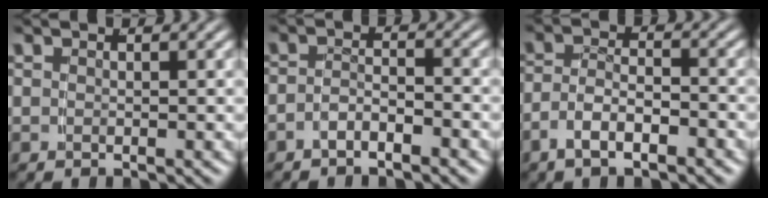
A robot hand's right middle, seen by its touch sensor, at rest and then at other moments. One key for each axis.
{"total": 2.4, "fx": -2.2, "fy": 0.4, "fz": 0.9, "tx": -0.011, "ty": -0.004, "tz": -0.039}
{"total": 3.4, "fx": -2.2, "fy": 1.6, "fz": 2.1, "tx": -0.041, "ty": -0.007, "tz": -0.037}